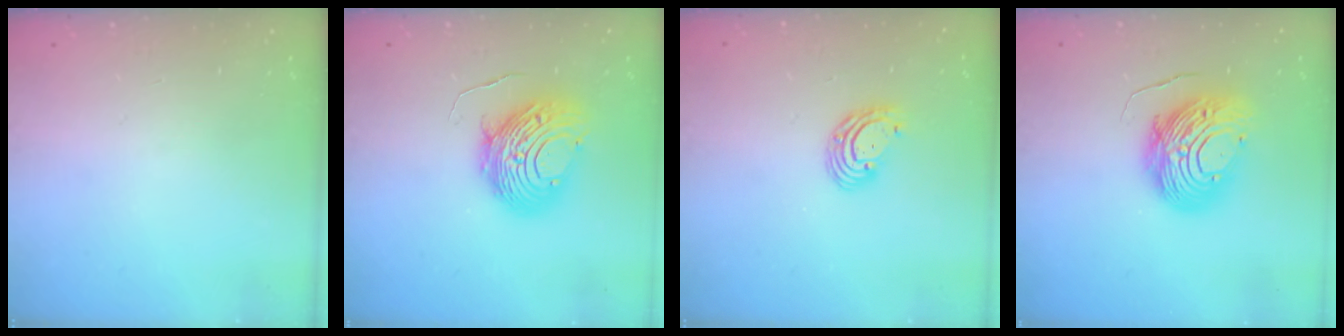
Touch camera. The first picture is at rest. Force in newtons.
{"total": 11.6, "press": 11.5, "slide": 1.2}
{"total": 6.4, "press": 6.3, "slide": 1.2}
{"total": 12.8, "press": 12.7, "slide": 1.1}